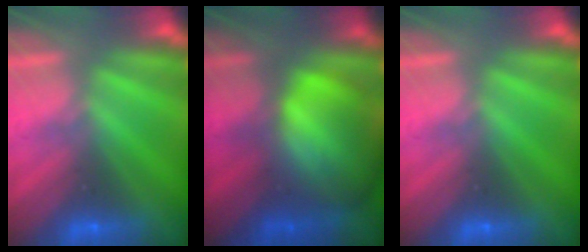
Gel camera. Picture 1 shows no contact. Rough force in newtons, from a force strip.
{"total": 6.9}
{"total": 0.0}